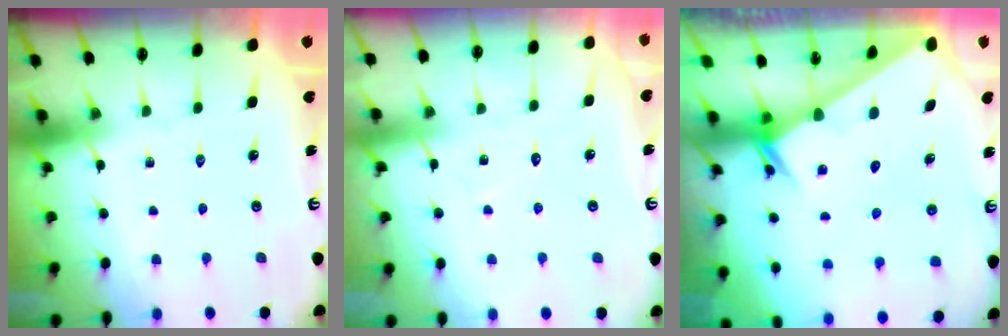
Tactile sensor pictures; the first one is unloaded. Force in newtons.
{"total": 6.0, "press": 5.9, "slide": 0.5}
{"total": 2.3, "press": 2.3, "slide": 0.1}